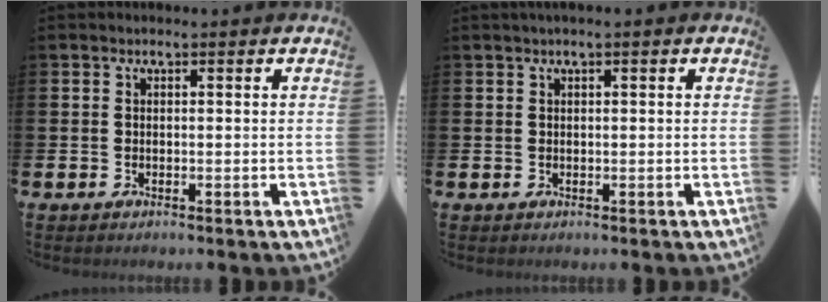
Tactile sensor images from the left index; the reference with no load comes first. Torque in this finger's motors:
{"motor_torque": [0.10, -1.48, 0.11, 0.03]}